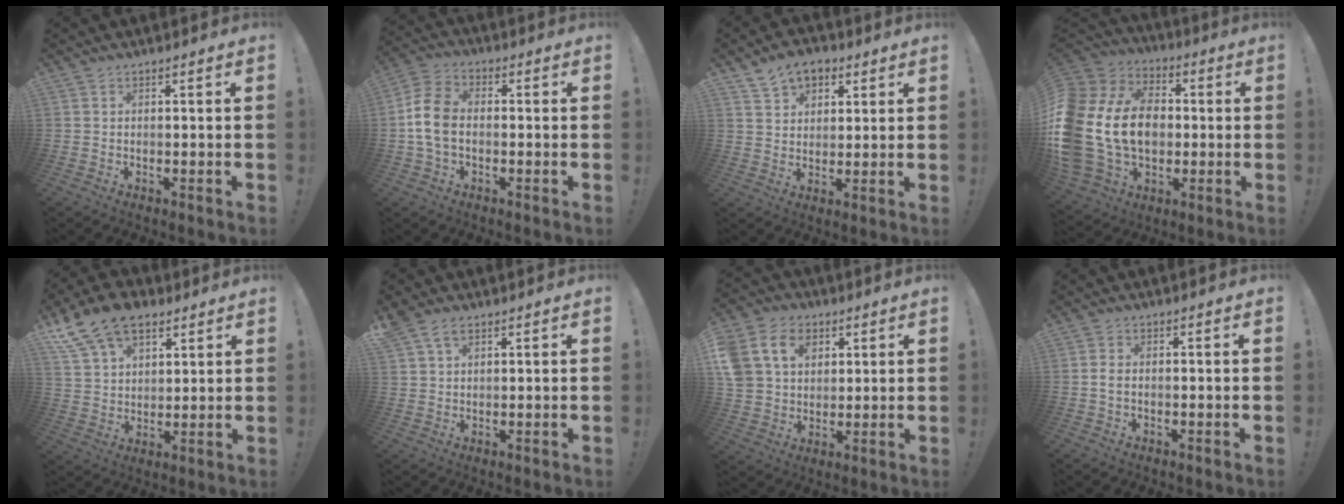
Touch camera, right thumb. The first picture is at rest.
{"total": 10.5, "force": [-1.1, 7.0, 7.7], "torque": [-0.157, 0.014, -0.014]}
{"total": 8.4, "force": [5.1, 5.9, 3.1], "torque": [-0.044, -0.023, 0.097]}
{"total": 26.1, "force": [0.4, 19.6, 17.3], "torque": [-0.350, 0.006, 0.033]}
{"total": 14.7, "force": [9.3, 9.0, 6.9], "torque": [-0.126, -0.047, 0.179]}
{"total": 4.6, "force": [2.9, 2.7, 2.4], "torque": [-0.038, -0.010, 0.054]}
{"total": 15.9, "force": [5.9, 12.2, 8.3], "torque": [-0.156, -0.016, 0.117]}
{"total": 1.6, "force": [-0.2, 0.9, 1.3], "torque": [-0.030, 0.007, -0.003]}